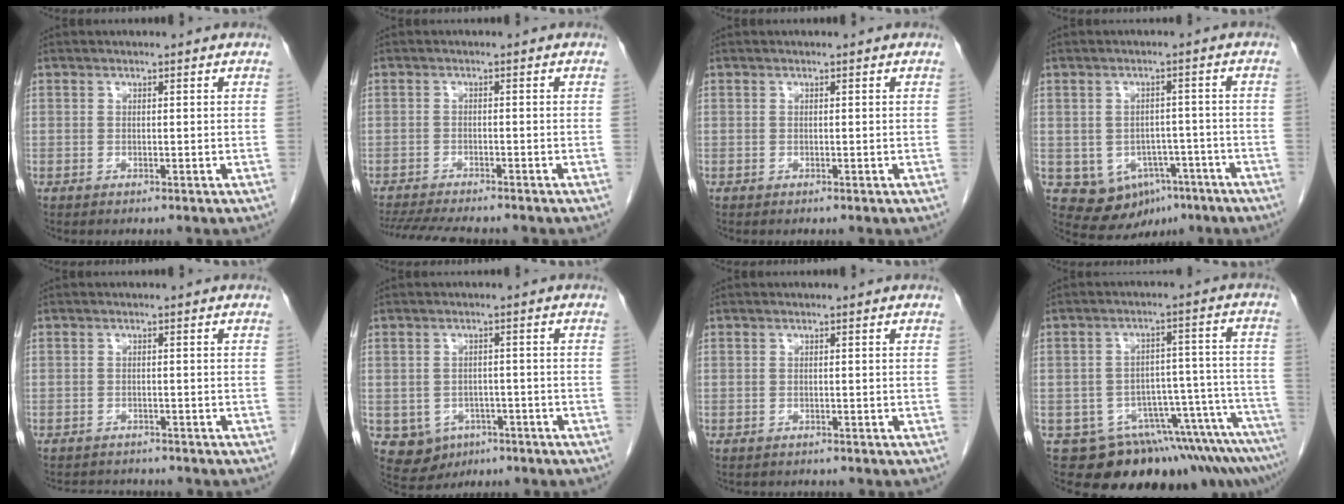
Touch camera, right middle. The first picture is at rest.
{"total": 9.7, "force": [-8.6, 1.3, 4.3], "torque": [-0.066, -0.014, -0.131]}
{"total": 0.0}
{"total": 9.3, "force": [-4.3, 7.2, 3.9], "torque": [-0.052, 0.017, -0.046]}
{"total": 5.2, "force": [-4.8, 1.6, 1.0], "torque": [-0.013, -0.002, -0.066]}
{"total": 6.7, "force": [-3.2, 5.7, 1.7], "torque": [-0.033, 0.006, -0.033]}
{"total": 1.5, "force": [-1.4, 0.6, 0.2], "torque": [-0.011, -0.002, -0.019]}
{"total": 15.6, "force": [-13.7, 2.7, 7.0], "torque": [-0.032, 0.043, -0.179]}